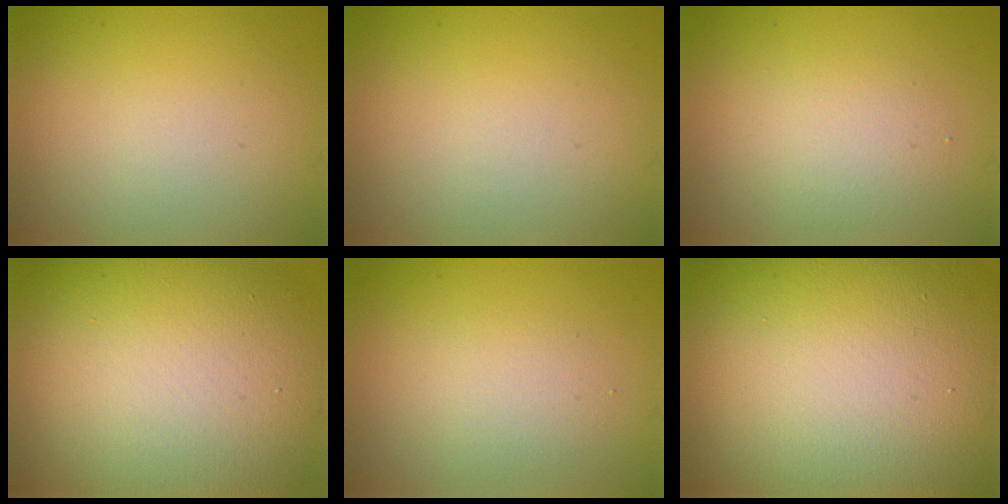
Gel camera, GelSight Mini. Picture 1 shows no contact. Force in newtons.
{"total": 0.0}
{"total": 2.4, "press": 2.4, "slide": 0.2}
{"total": 15.6, "press": 15.6, "slide": 1.1}
{"total": 2.0, "press": 2.0, "slide": 0.2}
{"total": 23.8, "press": 23.8, "slide": 1.2}